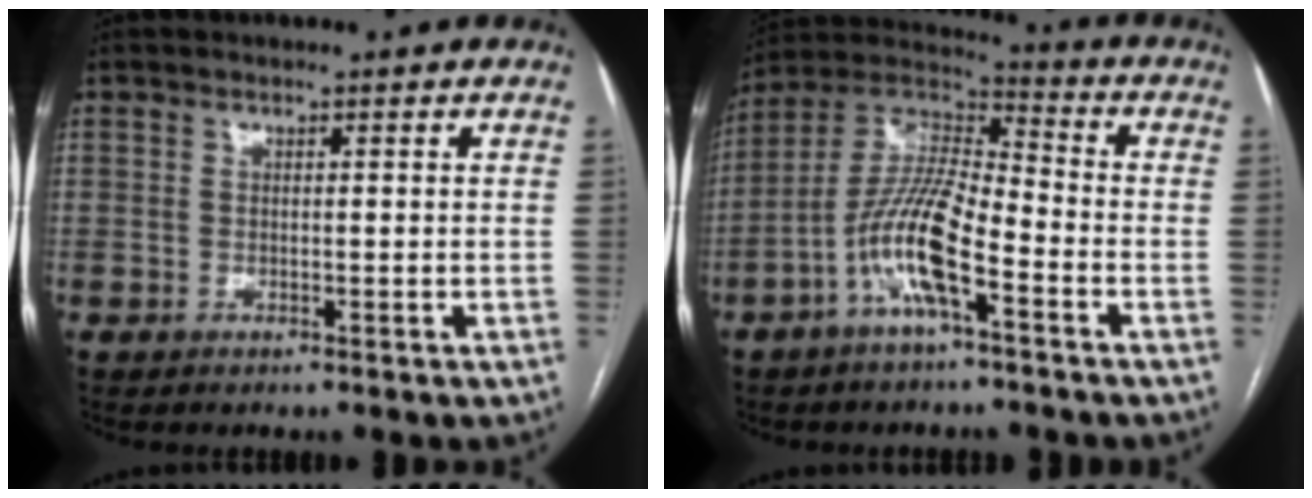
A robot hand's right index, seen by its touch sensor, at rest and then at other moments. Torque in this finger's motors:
{"motor_torque": [0.53, -0.41, 0.39, 0.21]}